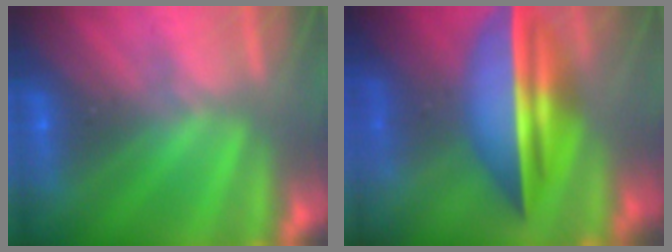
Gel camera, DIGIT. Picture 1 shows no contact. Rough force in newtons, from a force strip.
{"total": 7.0}